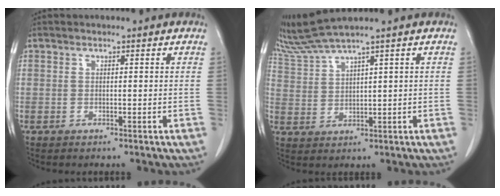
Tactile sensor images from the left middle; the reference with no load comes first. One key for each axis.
{"total": 4.6, "fx": 4.1, "fy": -1.6, "fz": 1.4, "tx": -0.045, "ty": -0.002, "tz": 0.096}